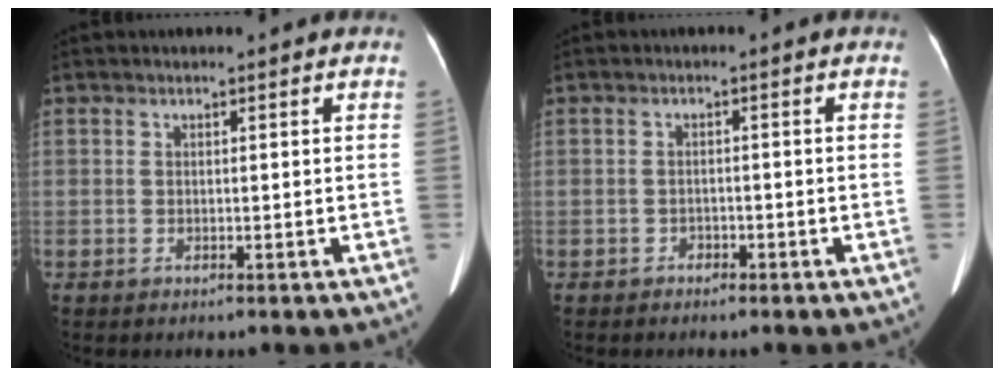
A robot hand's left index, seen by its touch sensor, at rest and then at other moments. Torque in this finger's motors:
{"motor_torque": [-0.15, 0.18, 0.04, -0.01]}